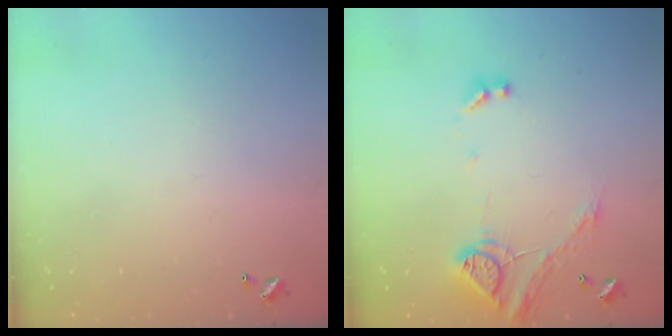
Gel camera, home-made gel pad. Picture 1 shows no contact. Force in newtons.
{"total": 17.3, "press": 17.3, "slide": 0.8}